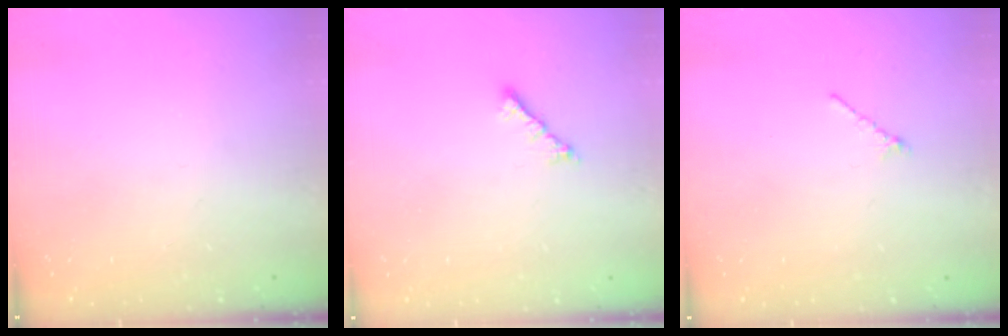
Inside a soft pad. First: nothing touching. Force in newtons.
{"total": 2.0, "press": 1.9, "slide": 0.5}
{"total": 0.8, "press": 0.7, "slide": 0.4}